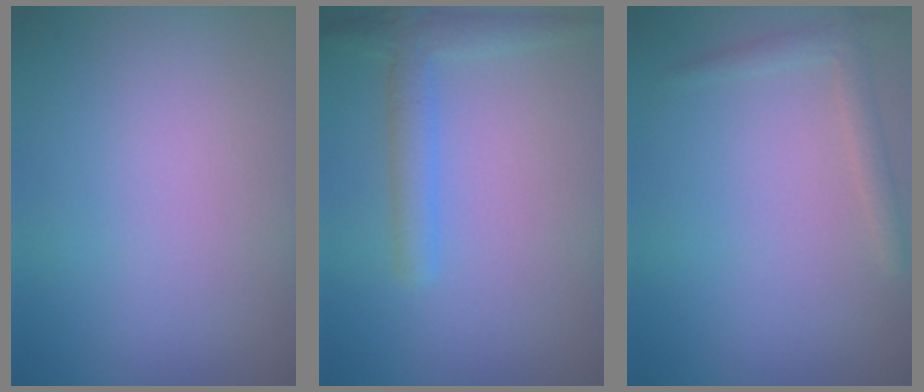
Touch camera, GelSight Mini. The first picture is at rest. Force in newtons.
{"total": 1.7, "press": 1.7, "slide": 0.1}
{"total": 1.5, "press": 1.5, "slide": 0.1}